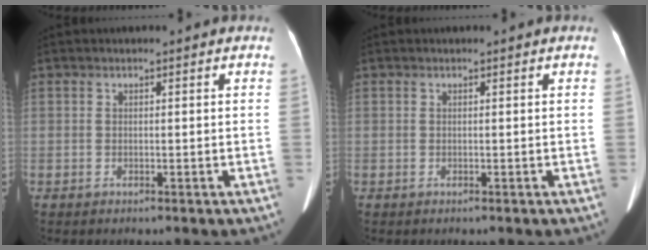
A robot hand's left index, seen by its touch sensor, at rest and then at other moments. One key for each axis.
{"total": 0.0}